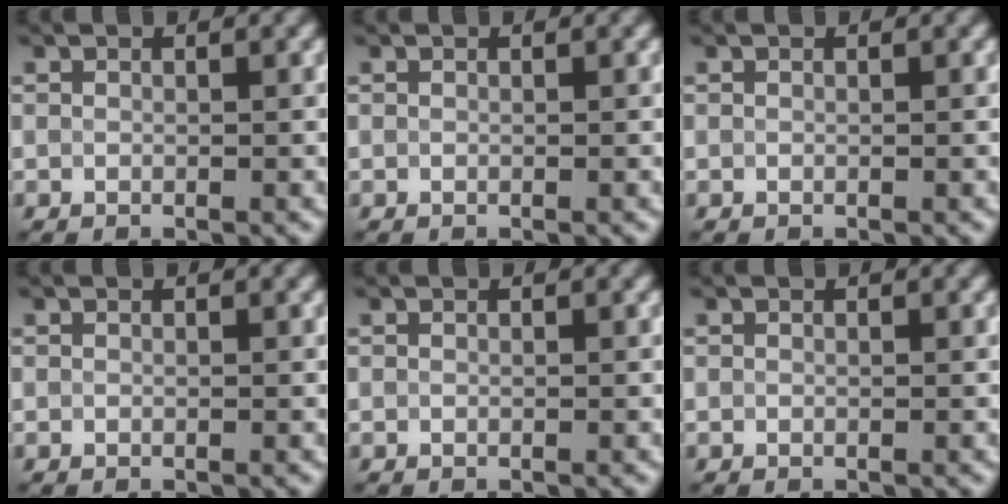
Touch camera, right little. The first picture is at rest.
{"total": 0.0}
{"total": 0.0}
{"total": 0.0}
{"total": 0.0}
{"total": 0.0}